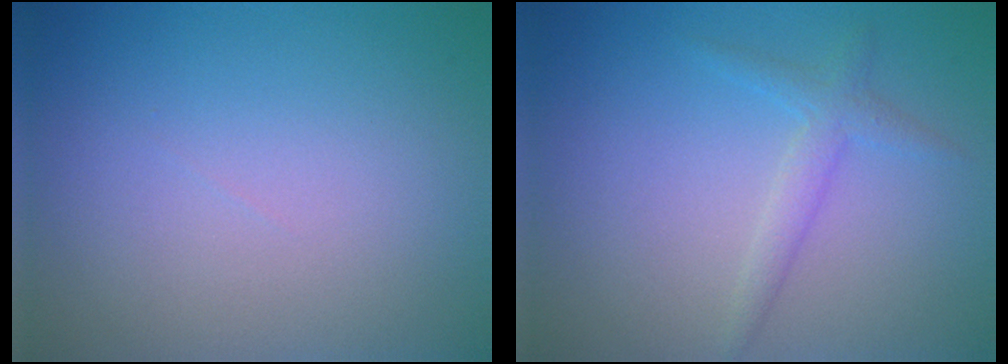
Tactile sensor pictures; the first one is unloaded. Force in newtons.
{"total": 1.8, "press": 1.8, "slide": 0.0}